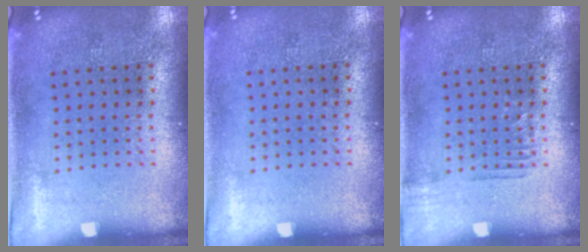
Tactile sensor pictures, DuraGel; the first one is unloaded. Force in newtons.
{"total": 0.0}
{"total": 0.8, "press": 0.8, "slide": 0.2}